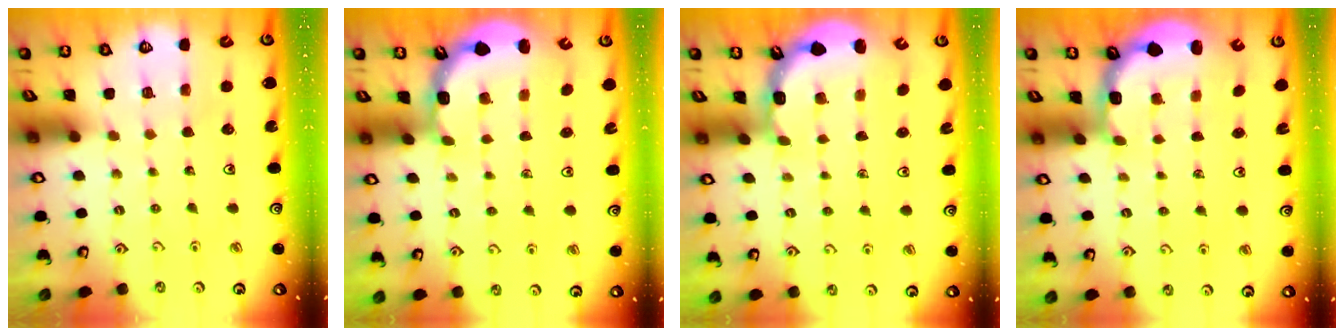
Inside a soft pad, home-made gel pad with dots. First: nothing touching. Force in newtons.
{"total": 2.1, "press": 1.9, "slide": 0.9}
{"total": 2.3, "press": 2.1, "slide": 0.9}
{"total": 3.0, "press": 2.0, "slide": 2.2}